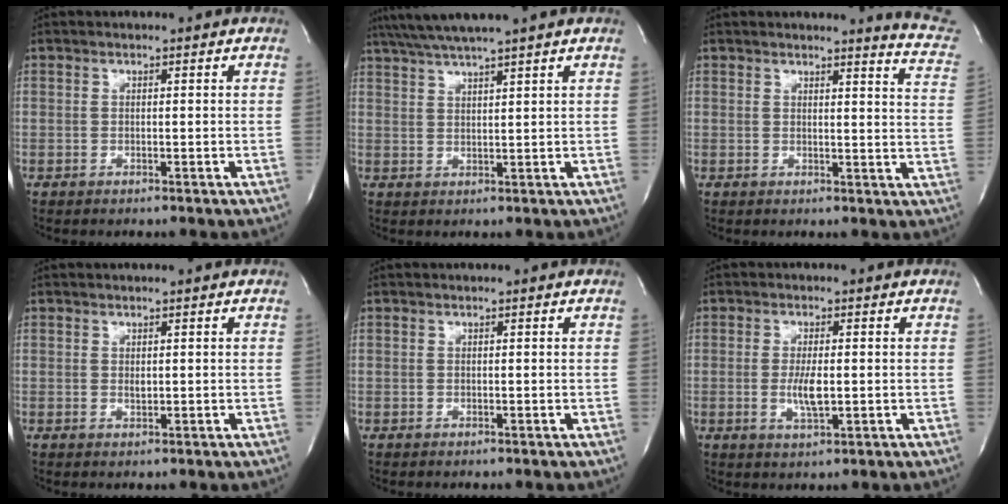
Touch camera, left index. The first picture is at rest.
{"total": 7.4, "force": [6.1, -1.4, 3.8], "torque": [-0.066, 0.017, 0.102]}
{"total": 8.5, "force": [8.3, -0.6, 1.7], "torque": [-0.010, -0.083, 0.062]}
{"total": 0.8, "force": [0.1, 0.4, 0.7], "torque": [-0.013, -0.003, 0.004]}
{"total": 0.0}
{"total": 4.2, "force": [-0.6, 1.0, 4.0], "torque": [-0.083, -0.009, -0.008]}